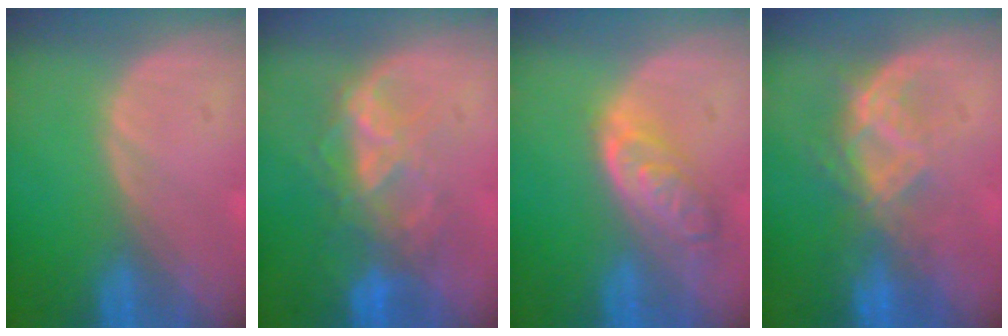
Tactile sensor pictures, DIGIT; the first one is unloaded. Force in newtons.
{"total": 7.8, "press": 7.1, "slide": 3.1}
{"total": 6.3, "press": 5.7, "slide": 2.7}
{"total": 7.0, "press": 6.8, "slide": 1.7}